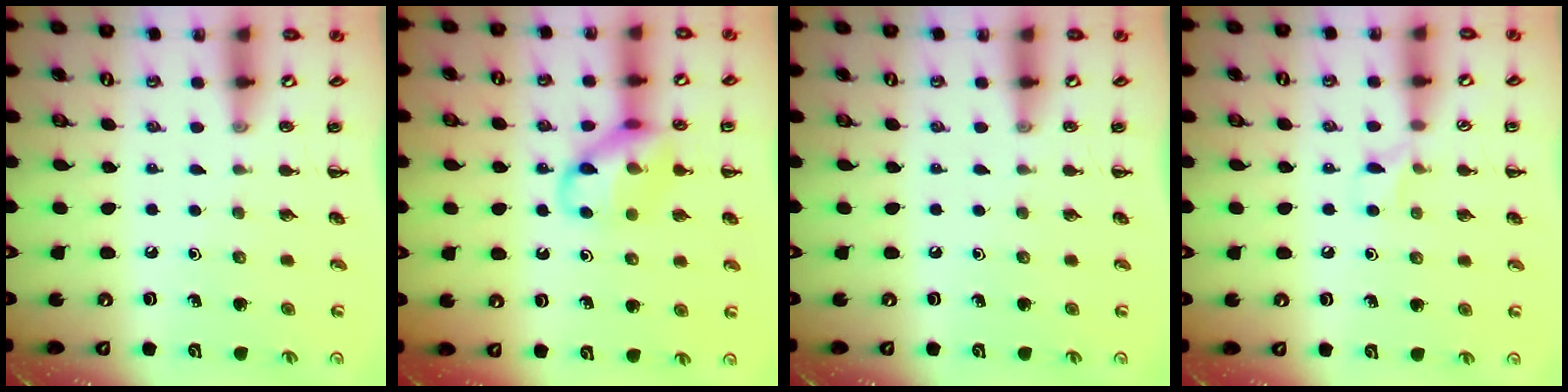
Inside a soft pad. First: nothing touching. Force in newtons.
{"total": 12.1, "press": 12.0, "slide": 1.6}
{"total": 0.0}
{"total": 5.0, "press": 4.8, "slide": 1.5}